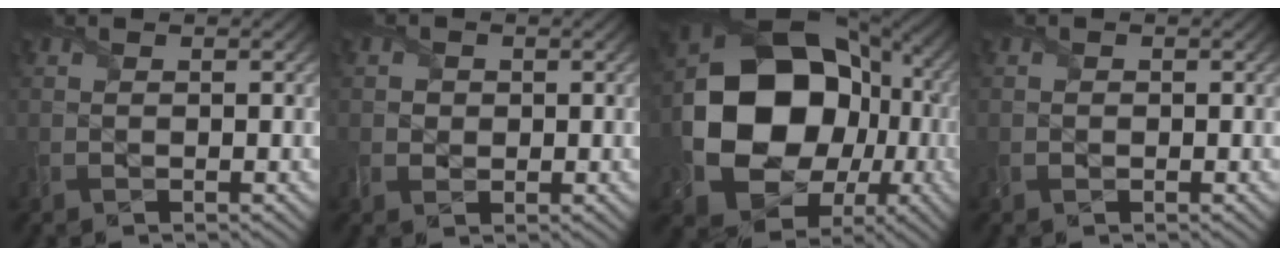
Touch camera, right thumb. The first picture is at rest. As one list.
[{"total": 1.8, "force": [0.1, 1.7, 0.4], "torque": [-0.011, -0.003, 0.002]}, {"total": 18.5, "force": [-1.2, 15.1, 10.6], "torque": [-0.211, -0.040, -0.014]}, {"total": 0.6, "force": [-0.1, 0.5, 0.1], "torque": [0.000, -0.004, -0.003]}]